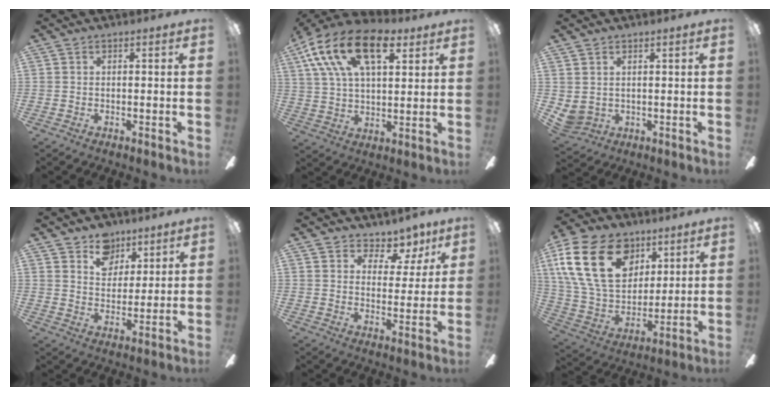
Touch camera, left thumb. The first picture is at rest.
{"total": 20.2, "force": [10.1, 10.3, 14.2], "torque": [-0.269, -0.026, 0.169]}
{"total": 3.6, "force": [1.9, 3.0, 0.8], "torque": [-0.031, -0.009, 0.037]}
{"total": 8.4, "force": [6.0, 5.7, 1.4], "torque": [-0.018, -0.033, 0.112]}
{"total": 7.5, "force": [5.6, 4.5, 2.2], "torque": [-0.023, -0.047, 0.098]}
{"total": 24.0, "force": [10.0, 16.4, 14.4], "torque": [-0.296, -0.028, 0.178]}